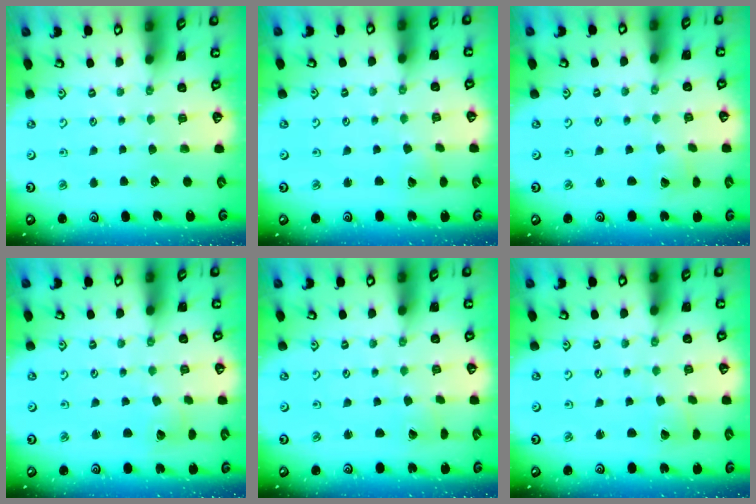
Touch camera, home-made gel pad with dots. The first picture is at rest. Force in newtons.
{"total": 2.4, "press": 2.4, "slide": 0.2}
{"total": 2.6, "press": 2.6, "slide": 0.3}
{"total": 2.2, "press": 2.2, "slide": 0.3}
{"total": 1.5, "press": 1.5, "slide": 0.1}
{"total": 1.9, "press": 1.9, "slide": 0.0}